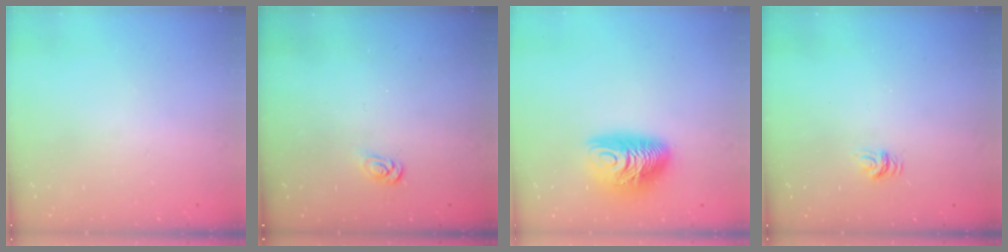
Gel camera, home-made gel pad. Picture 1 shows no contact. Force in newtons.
{"total": 2.6, "press": 2.6, "slide": 0.3}
{"total": 12.1, "press": 12.1, "slide": 1.0}
{"total": 4.1, "press": 4.1, "slide": 0.1}